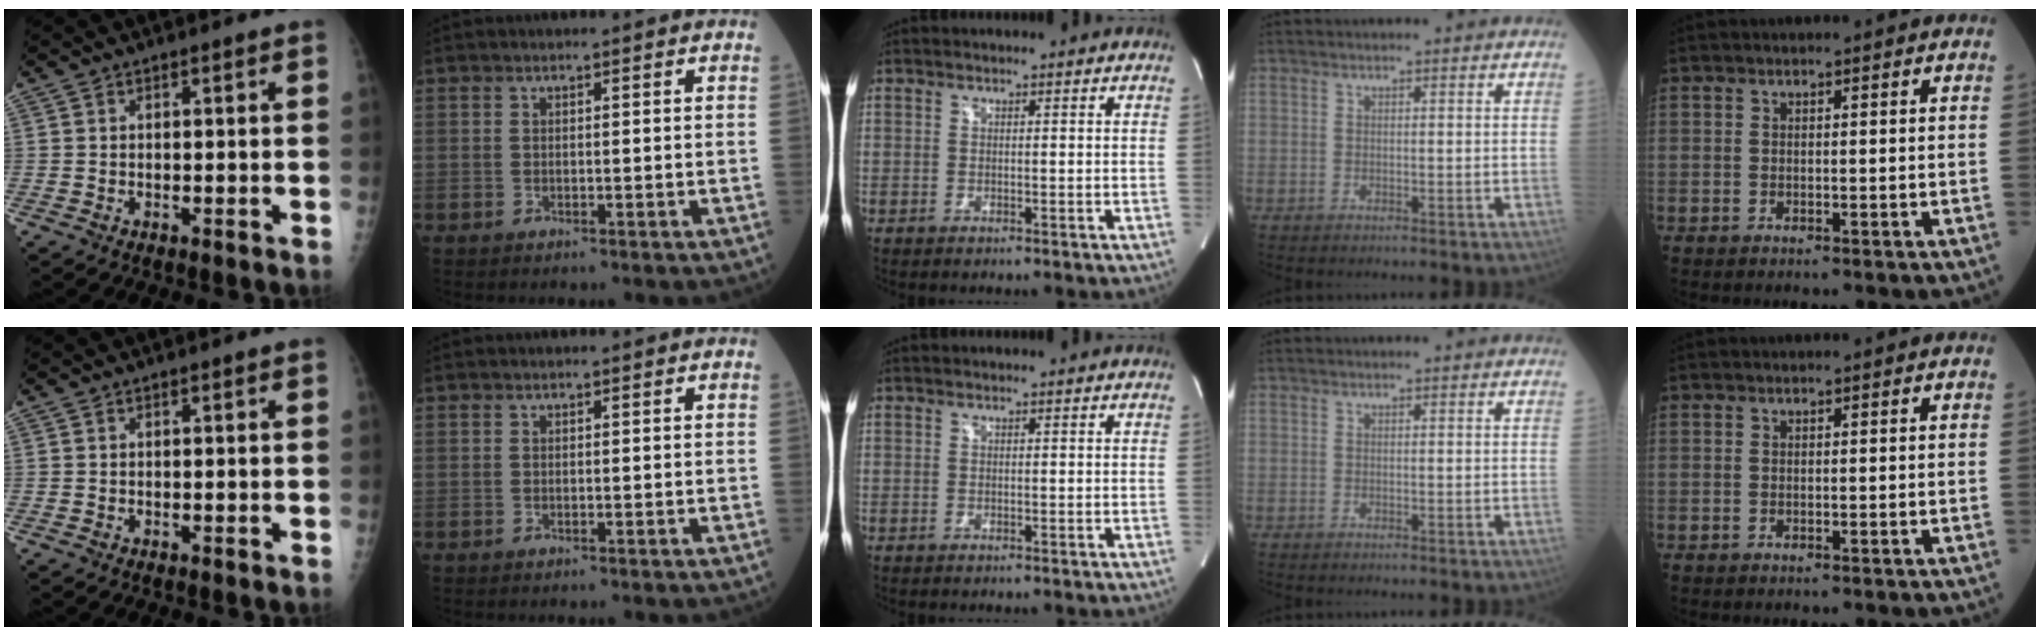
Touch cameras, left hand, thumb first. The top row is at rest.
{}